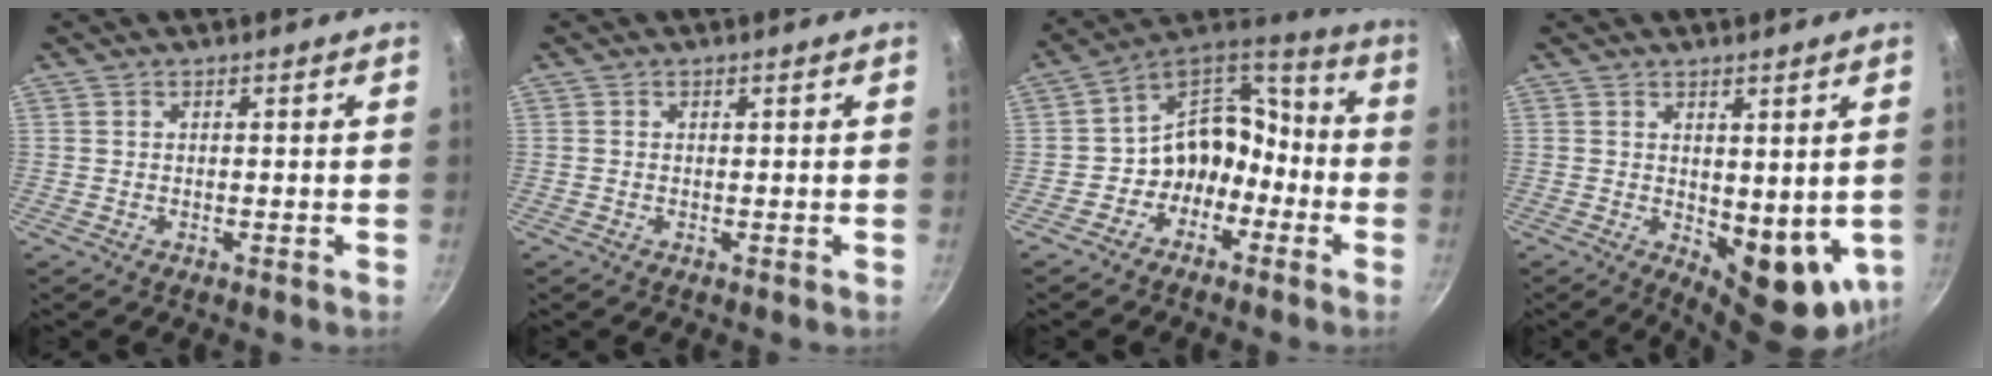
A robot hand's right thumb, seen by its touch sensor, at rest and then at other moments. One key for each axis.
{"total": 0.0}
{"total": 12.9, "fx": -4.7, "fy": 10.5, "fz": 5.9, "tx": -0.042, "ty": 0.089, "tz": -0.085}
{"total": 10.4, "fx": 0.3, "fy": 5.1, "fz": 9.1, "tx": -0.096, "ty": -0.019, "tz": 0.020}